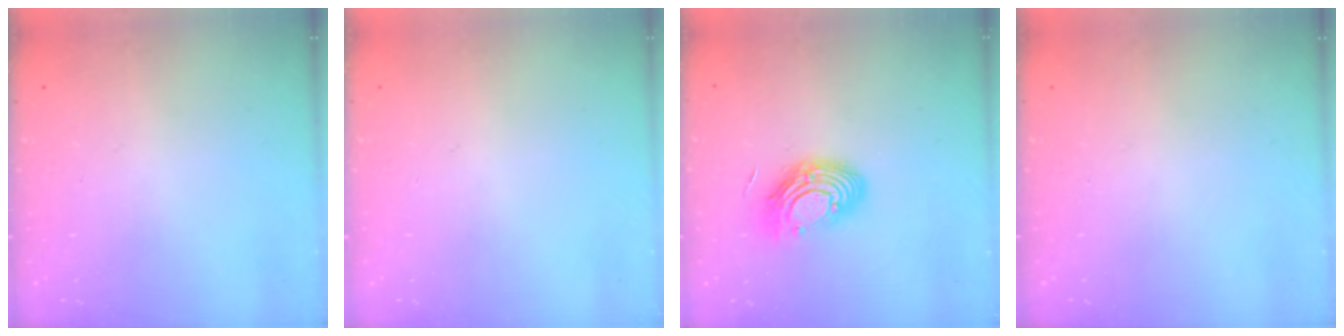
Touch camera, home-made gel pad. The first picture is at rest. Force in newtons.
{"total": 0.0}
{"total": 12.0, "press": 12.0, "slide": 1.1}
{"total": 0.0}